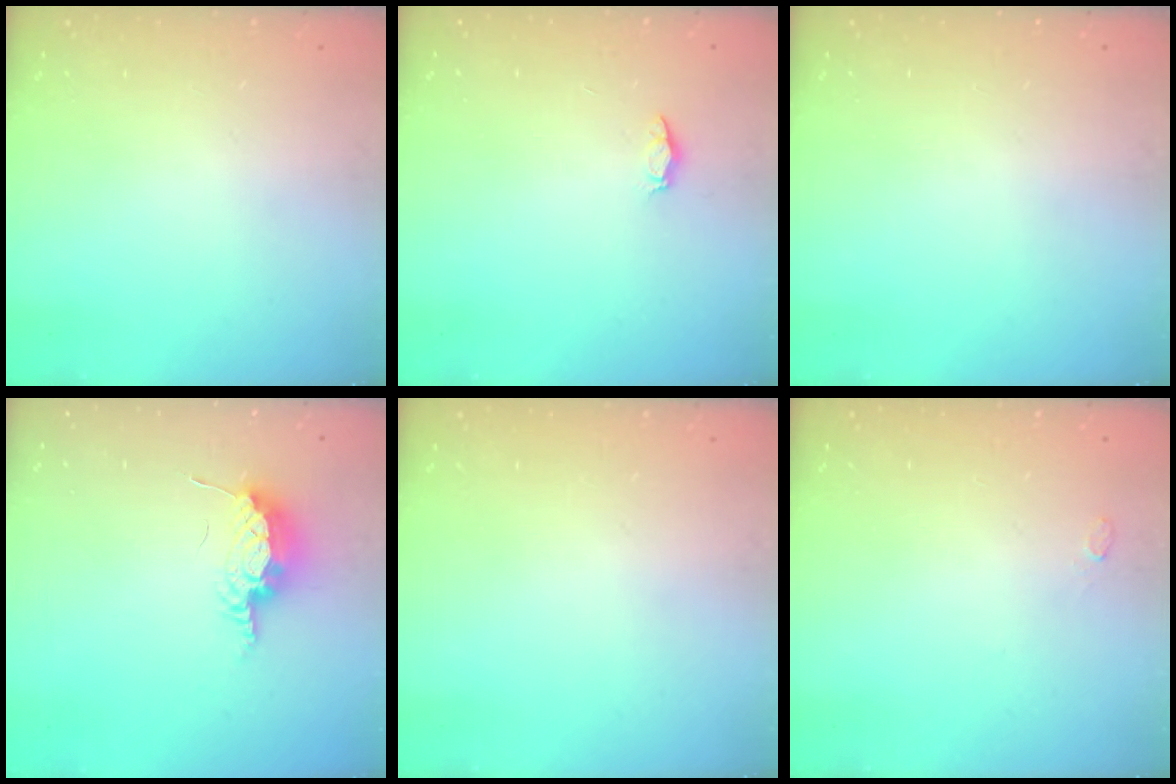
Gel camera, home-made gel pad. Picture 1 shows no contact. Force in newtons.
{"total": 2.5, "press": 2.5, "slide": 0.3}
{"total": 0.0}
{"total": 8.1, "press": 8.1, "slide": 0.1}
{"total": 0.0}
{"total": 3.9, "press": 3.2, "slide": 2.2}